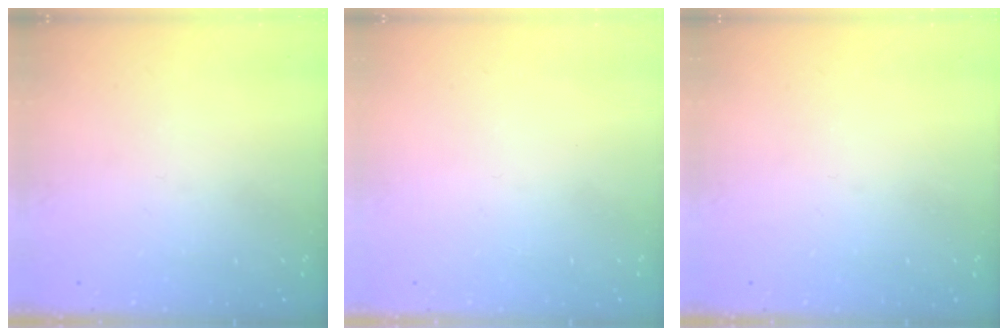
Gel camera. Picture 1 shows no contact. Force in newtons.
{"total": 1.6, "press": 1.6, "slide": 0.1}
{"total": 0.0}